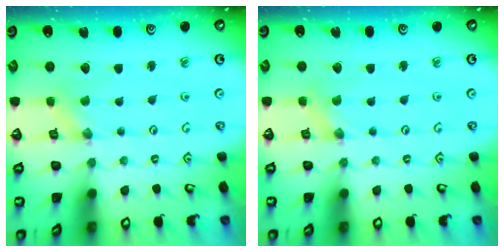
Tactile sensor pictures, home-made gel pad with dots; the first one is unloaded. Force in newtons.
{"total": 0.0}